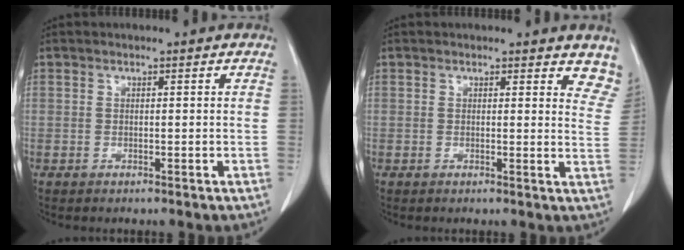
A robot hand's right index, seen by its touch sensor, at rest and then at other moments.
{"total": 7.0, "force": [6.3, 2.2, 1.9], "torque": [0.007, -0.022, 0.039]}